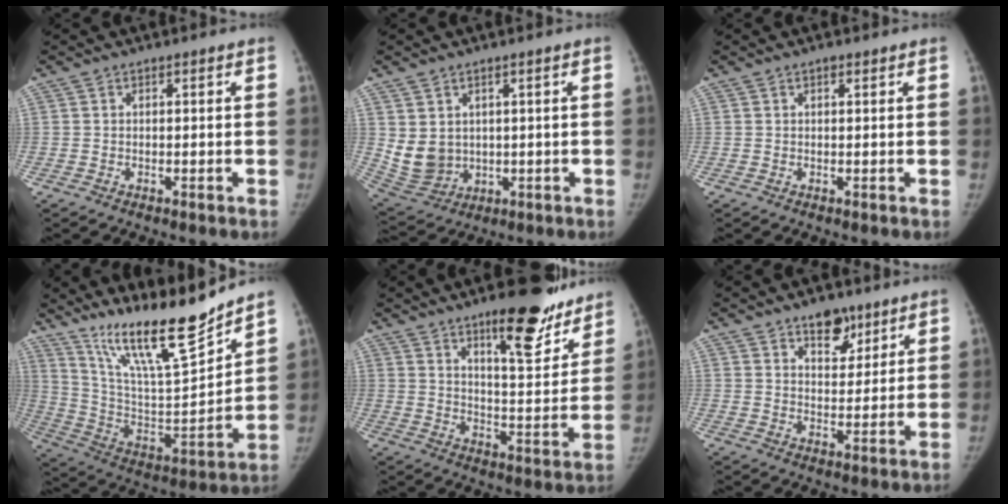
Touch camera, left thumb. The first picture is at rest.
{"total": 7.6, "force": [1.5, 6.2, 4.1], "torque": [-0.067, -0.017, 0.054]}
{"total": 0.8, "force": [0.5, 0.3, 0.5], "torque": [-0.008, -0.002, 0.008]}
{"total": 20.7, "force": [16.7, 2.6, 12.0], "torque": [-0.173, -0.098, 0.298]}
{"total": 15.9, "force": [11.2, 4.8, 10.3], "torque": [-0.099, -0.077, 0.167]}
{"total": 7.2, "force": [4.8, 3.9, 3.7], "torque": [-0.022, -0.030, 0.076]}